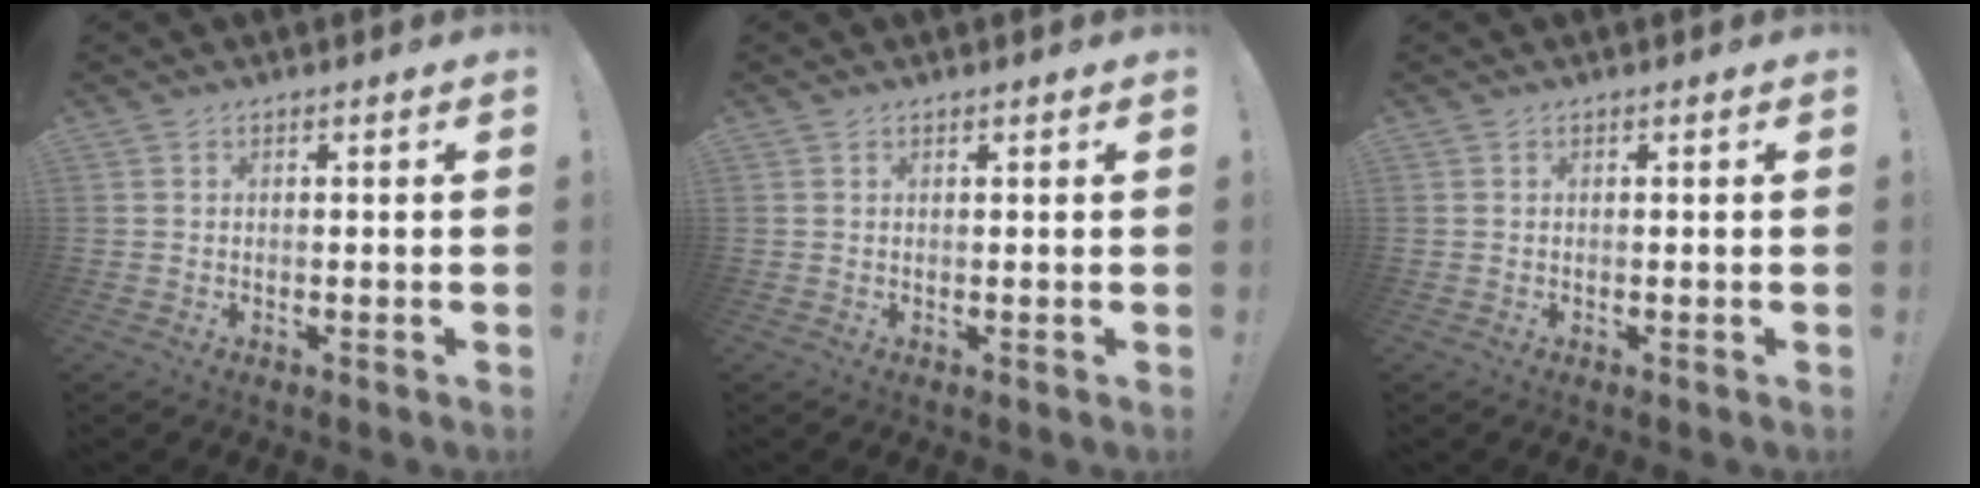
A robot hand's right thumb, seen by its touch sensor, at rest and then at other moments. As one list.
[{"total": 0.5, "force": [0.5, 0.1, 0.1], "torque": [0.001, -0.001, 0.009]}, {"total": 0.0}]